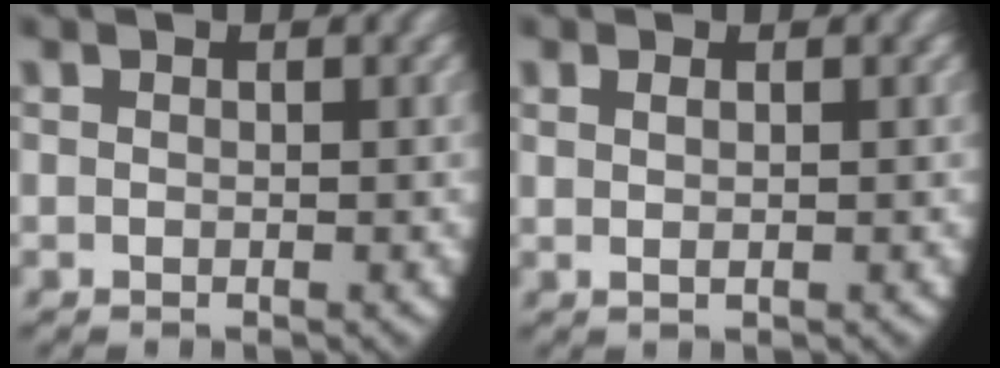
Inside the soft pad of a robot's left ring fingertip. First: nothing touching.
{"total": 1.0, "force": [0.4, -0.1, 0.9], "torque": [-0.018, -0.002, 0.011]}